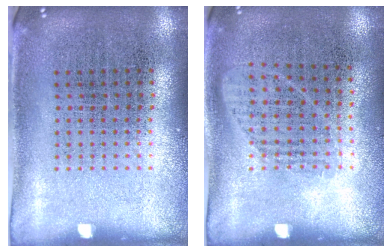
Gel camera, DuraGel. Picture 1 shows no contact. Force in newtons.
{"total": 1.0, "press": 0.8, "slide": 0.6}